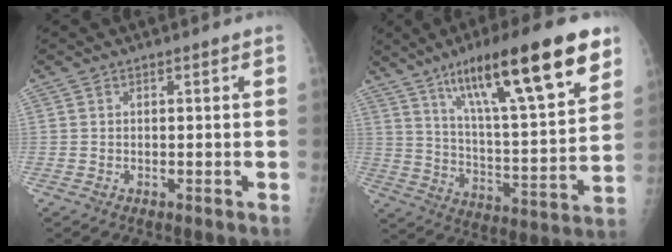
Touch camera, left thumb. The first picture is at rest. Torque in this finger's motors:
{"motor_torque": [1.63, 1.42, 1.64, -1.13, 0.21]}